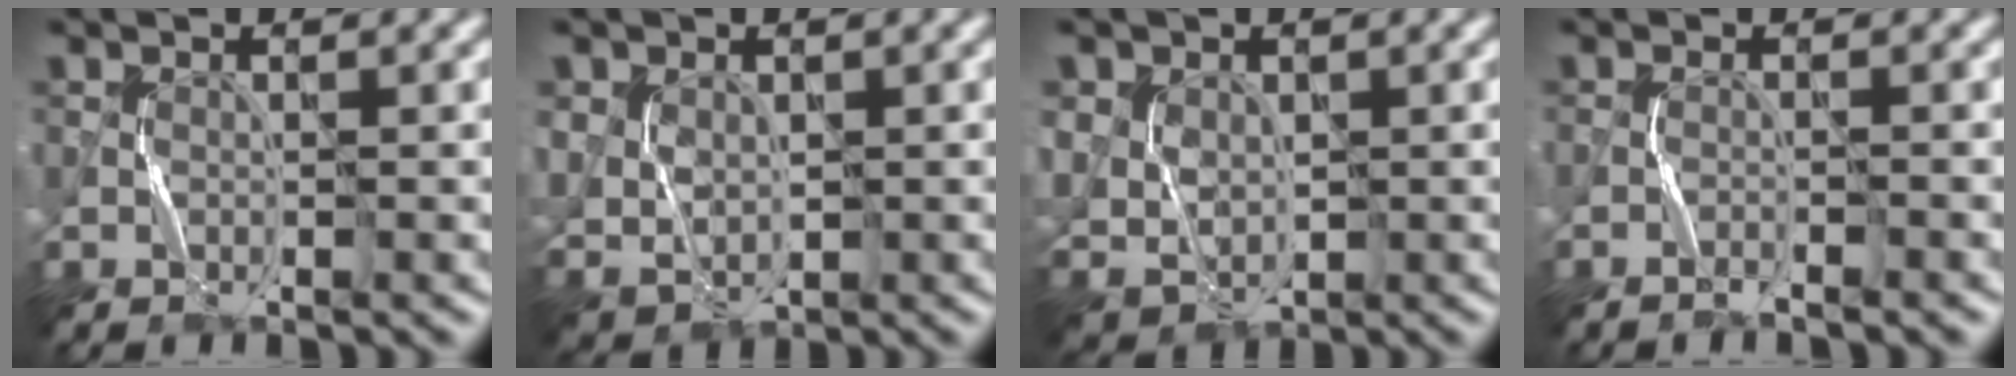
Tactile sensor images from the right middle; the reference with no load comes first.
{"total": 3.7, "force": [0.9, 3.2, 1.6], "torque": [-0.047, 0.002, 0.020]}
{"total": 5.1, "force": [1.5, 4.4, 2.1], "torque": [-0.055, 0.010, 0.034]}
{"total": 1.3, "force": [-1.1, -0.4, 0.5], "torque": [-0.018, 0.005, -0.020]}